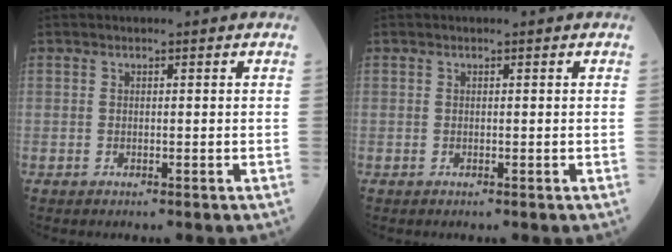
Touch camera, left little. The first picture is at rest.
{"total": 0.0}